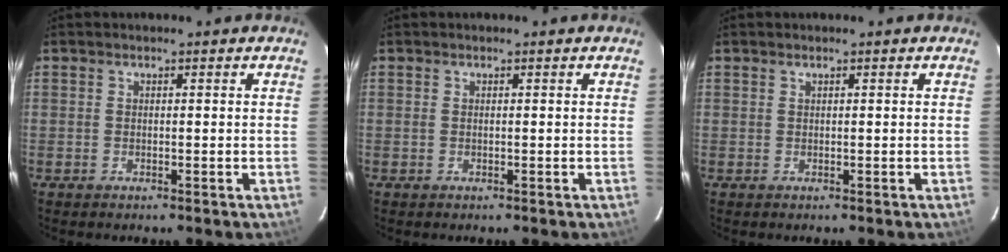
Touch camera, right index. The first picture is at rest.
{"total": 0.0}
{"total": 0.0}